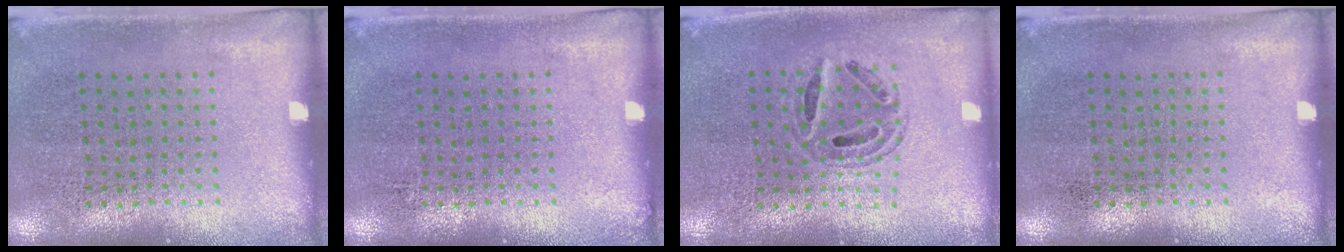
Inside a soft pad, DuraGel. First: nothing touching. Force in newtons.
{"total": 0.0}
{"total": 0.8, "press": 0.7, "slide": 0.2}
{"total": 0.0}